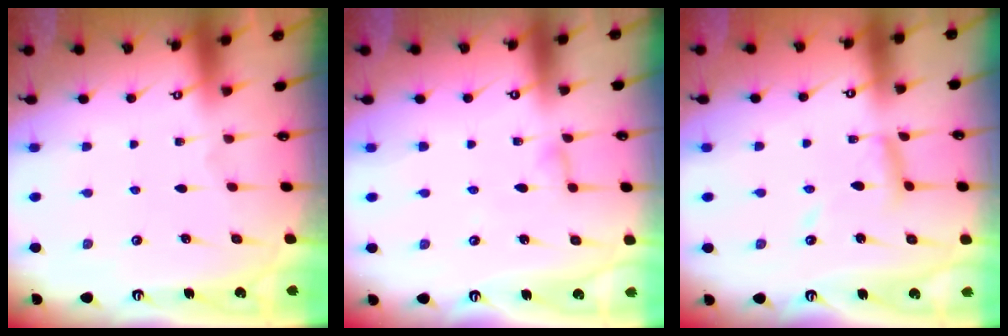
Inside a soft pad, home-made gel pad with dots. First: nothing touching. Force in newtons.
{"total": 3.0, "press": 3.0, "slide": 0.3}
{"total": 9.8, "press": 9.8, "slide": 0.7}